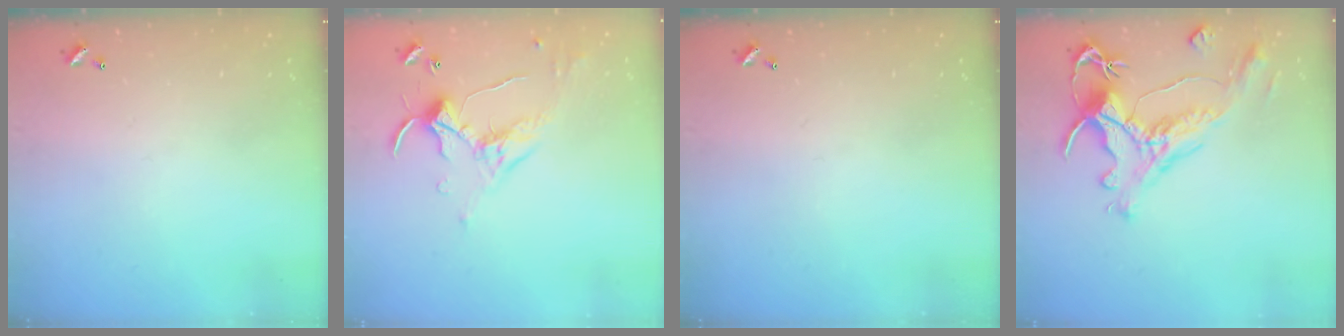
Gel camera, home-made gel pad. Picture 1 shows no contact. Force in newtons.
{"total": 1.2, "press": 0.8, "slide": 0.8}
{"total": 0.0}
{"total": 1.8, "press": 1.2, "slide": 1.3}